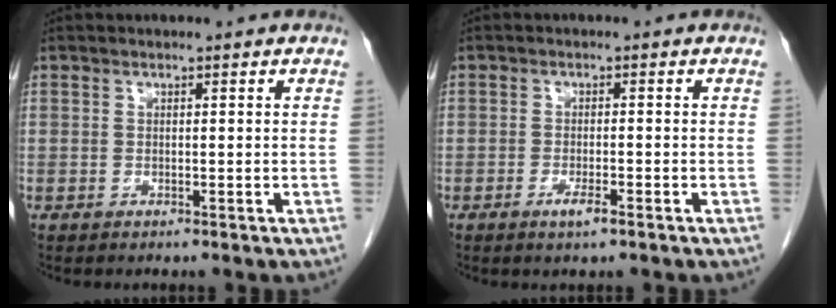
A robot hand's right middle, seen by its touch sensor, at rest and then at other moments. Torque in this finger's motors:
{"motor_torque": [0.41, -0.25, 0.05, 0.04]}